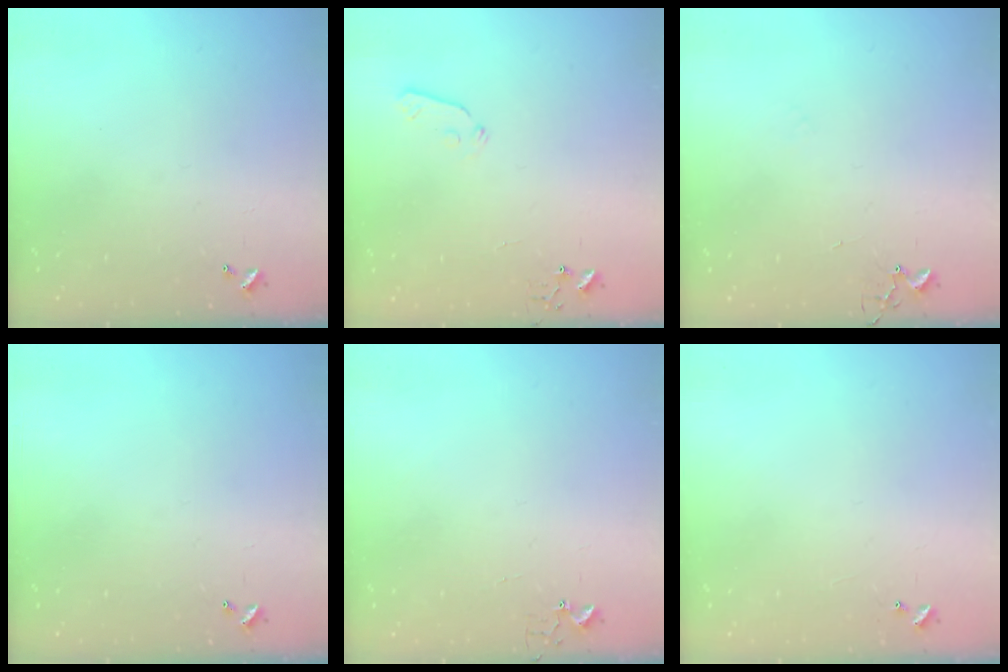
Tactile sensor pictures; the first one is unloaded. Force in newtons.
{"total": 4.8, "press": 4.7, "slide": 0.7}
{"total": 4.9, "press": 4.9, "slide": 0.5}
{"total": 0.0}
{"total": 2.7, "press": 2.7, "slide": 0.3}
{"total": 4.1, "press": 4.1, "slide": 0.5}